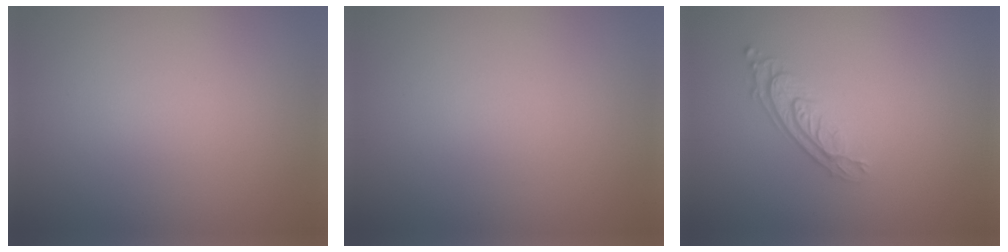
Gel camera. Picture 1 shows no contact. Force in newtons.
{"total": 0.0}
{"total": 3.0, "press": 2.2, "slide": 2.0}